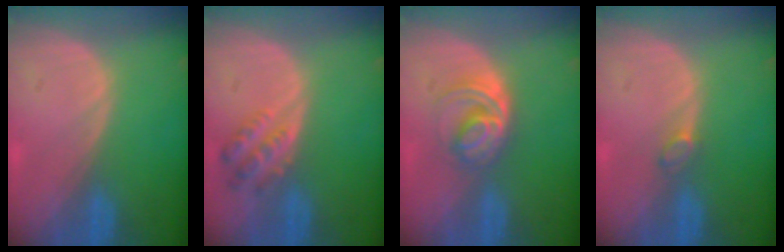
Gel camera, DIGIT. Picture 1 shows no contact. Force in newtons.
{"total": 4.4, "press": 4.3, "slide": 0.9}
{"total": 6.2, "press": 5.3, "slide": 3.2}
{"total": 1.4, "press": 1.4, "slide": 0.2}